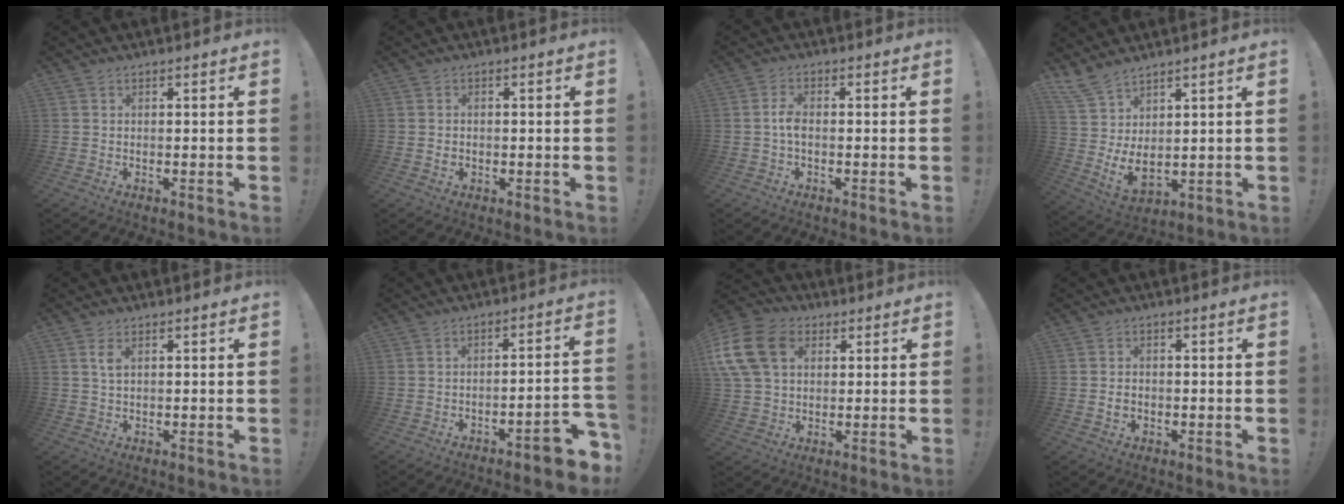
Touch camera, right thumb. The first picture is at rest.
{"total": 1.2, "force": [-0.2, 1.1, 0.4], "torque": [0.001, 0.001, -0.005]}
{"total": 3.5, "force": [-0.8, 1.8, 3.0], "torque": [-0.061, 0.009, -0.016]}
{"total": 8.1, "force": [4.2, 3.5, 6.0], "torque": [-0.122, -0.044, 0.087]}
{"total": 2.6, "force": [1.0, 1.2, 2.0], "torque": [-0.027, -0.004, 0.015]}
{"total": 7.0, "force": [-5.0, 1.5, 4.7], "torque": [-0.053, 0.029, -0.085]}
{"total": 17.1, "force": [4.8, 12.8, 10.2], "torque": [-0.207, -0.006, 0.096]}
{"total": 2.5, "force": [-0.5, 2.0, 1.3], "torque": [-0.006, 0.002, -0.011]}